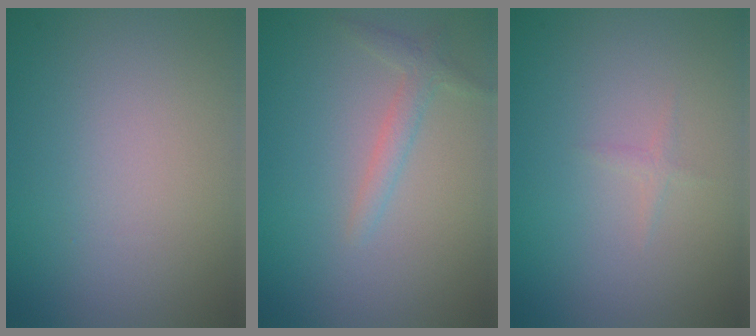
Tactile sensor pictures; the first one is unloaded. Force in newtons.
{"total": 1.6, "press": 1.6, "slide": 0.1}
{"total": 0.6, "press": 0.6, "slide": 0.0}